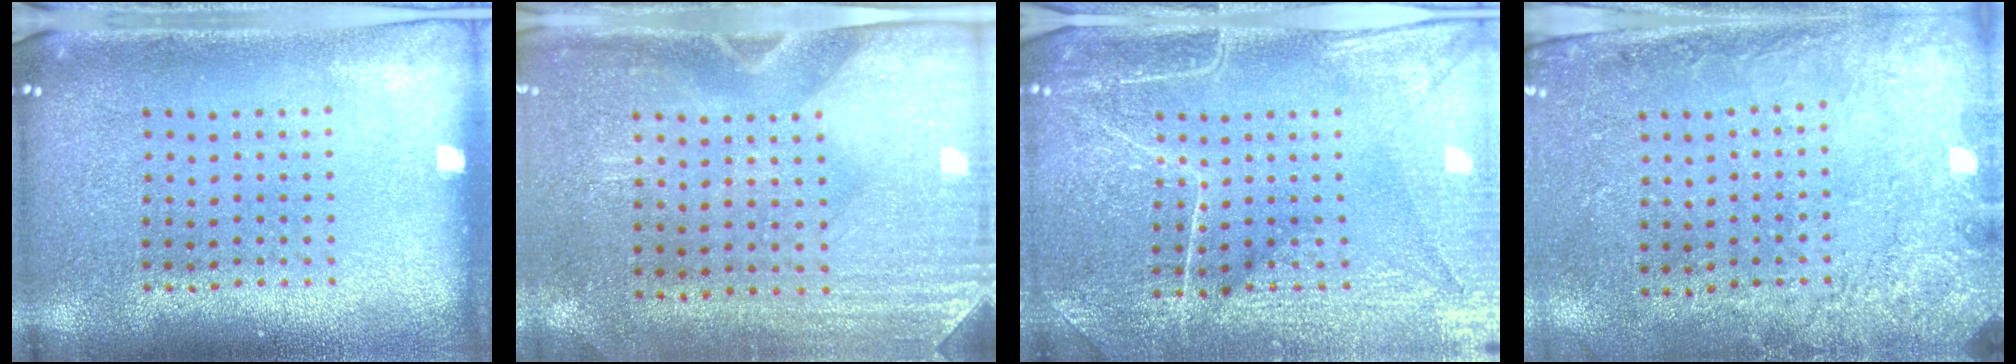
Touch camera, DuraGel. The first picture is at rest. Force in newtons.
{"total": 3.0, "press": 2.6, "slide": 1.5}
{"total": 4.5, "press": 4.2, "slide": 1.5}
{"total": 2.7, "press": 2.0, "slide": 1.8}